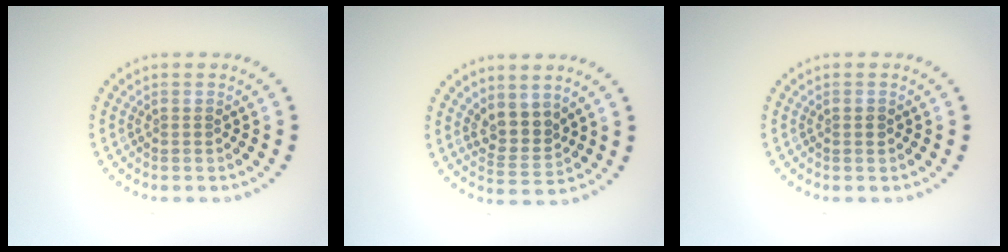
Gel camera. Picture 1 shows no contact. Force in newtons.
{"total": 2.9, "press": 2.3, "slide": 1.6}
{"total": 0.9, "press": 0.9, "slide": 0.0}